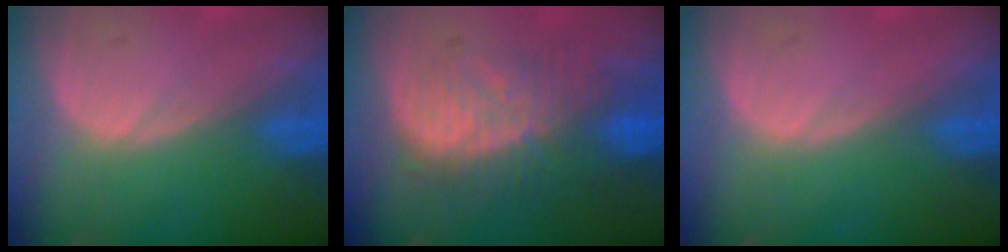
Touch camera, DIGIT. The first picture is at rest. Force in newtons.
{"total": 9.9, "press": 9.1, "slide": 3.9}
{"total": 0.0}